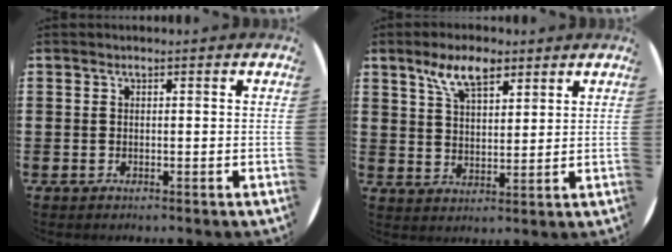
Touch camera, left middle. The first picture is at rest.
{"total": 6.9, "force": [4.7, 3.0, 4.2], "torque": [-0.078, -0.004, 0.081]}